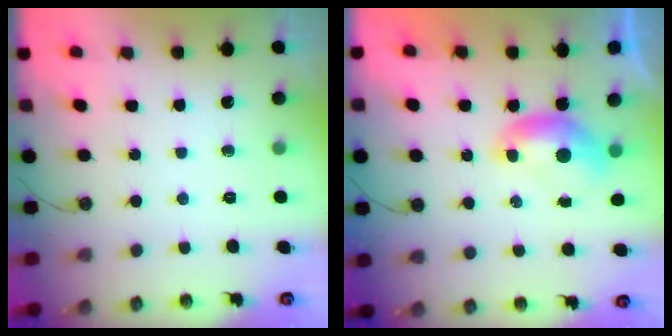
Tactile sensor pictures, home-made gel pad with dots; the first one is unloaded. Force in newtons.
{"total": 0.0}